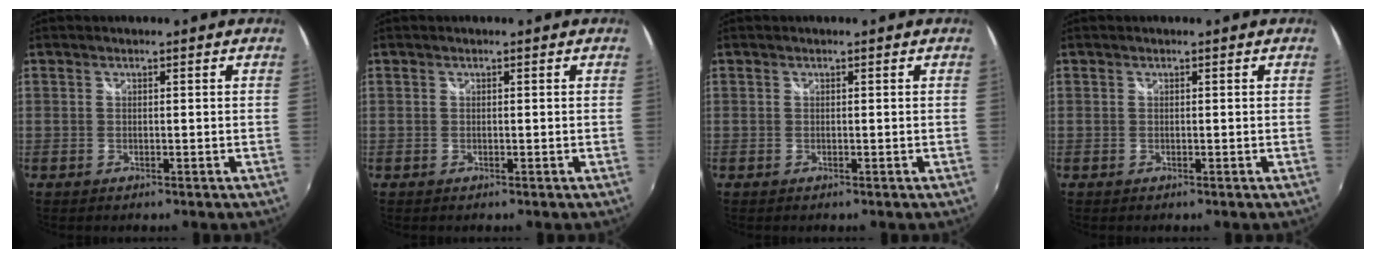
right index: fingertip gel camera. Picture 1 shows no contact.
{"total": 0.0}
{"total": 0.0}
{"total": 0.0}